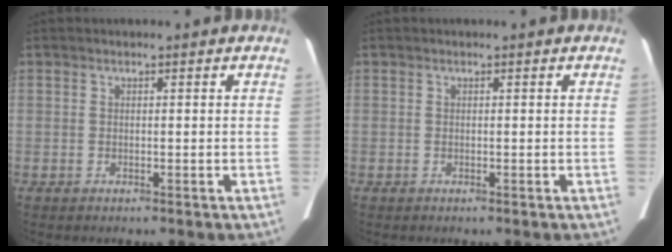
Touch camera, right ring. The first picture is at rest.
{"total": 0.0}